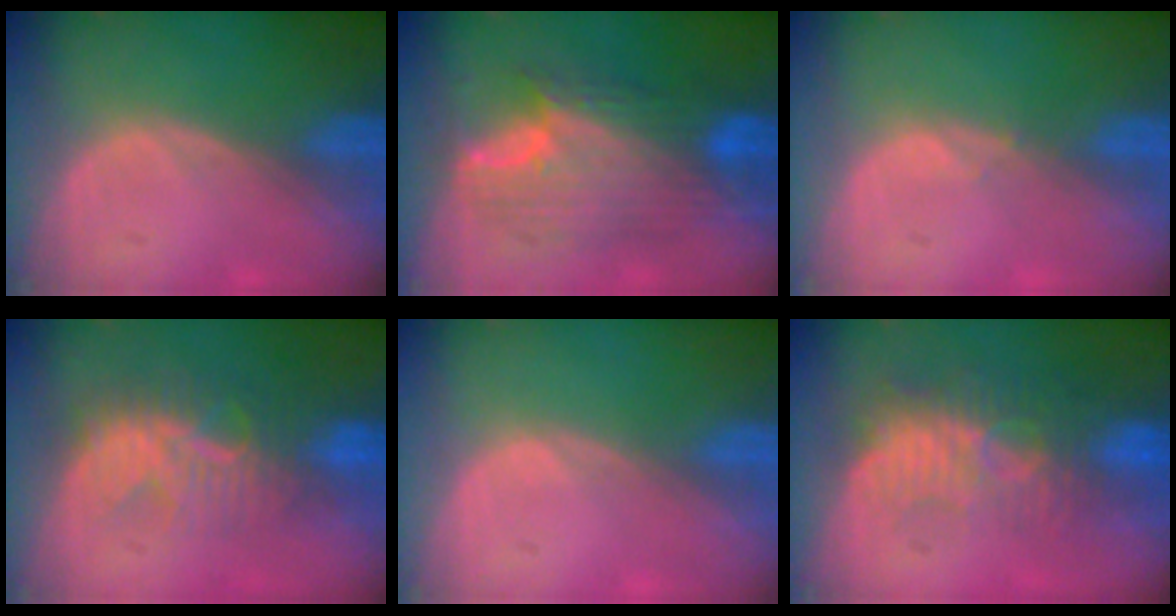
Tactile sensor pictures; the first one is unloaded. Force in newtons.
{"total": 9.8, "press": 9.8, "slide": 0.6}
{"total": 0.5, "press": 0.5, "slide": 0.2}
{"total": 8.0, "press": 7.8, "slide": 2.1}
{"total": 0.6, "press": 0.1, "slide": 0.6}
{"total": 9.1, "press": 8.3, "slide": 3.7}